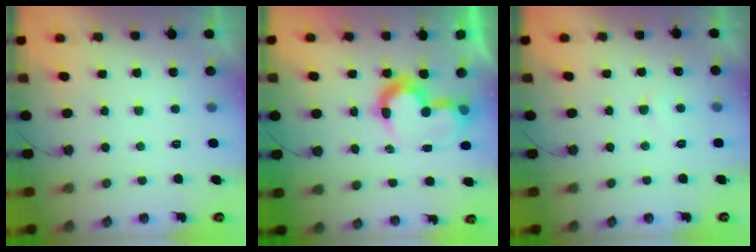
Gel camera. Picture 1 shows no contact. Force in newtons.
{"total": 10.0, "press": 9.9, "slide": 0.8}
{"total": 4.3, "press": 4.3, "slide": 0.3}